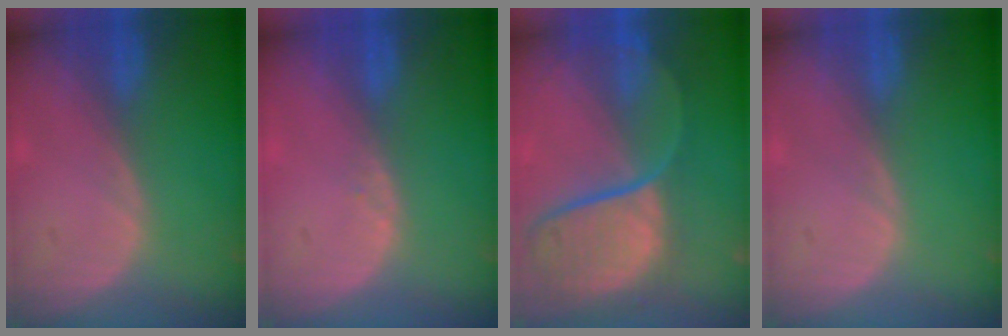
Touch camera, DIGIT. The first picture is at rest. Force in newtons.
{"total": 0.7, "press": 0.5, "slide": 0.5}
{"total": 12.2, "press": 9.9, "slide": 7.0}
{"total": 0.0}